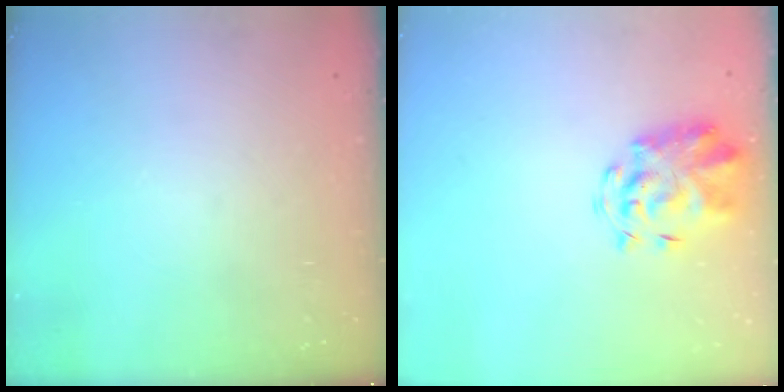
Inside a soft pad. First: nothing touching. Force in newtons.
{"total": 3.6, "press": 3.3, "slide": 1.2}